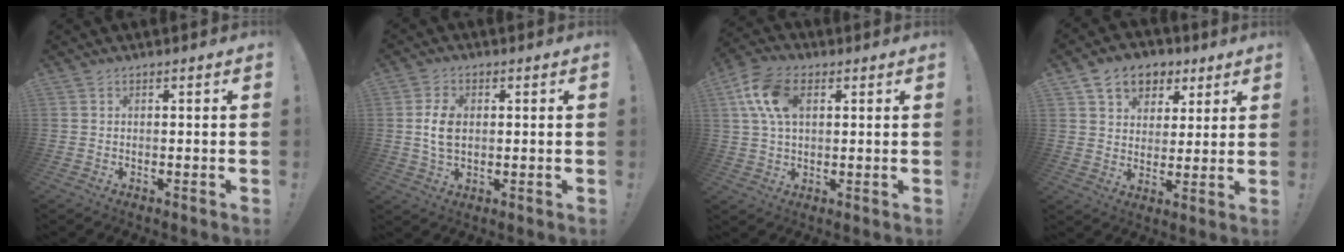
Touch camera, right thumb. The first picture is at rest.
{"total": 7.2, "force": [0.4, 4.6, 5.5], "torque": [-0.104, 0.000, 0.005]}
{"total": 12.5, "force": [3.7, 7.9, 9.0], "torque": [-0.167, 0.010, 0.073]}
{"total": 10.4, "force": [5.4, 8.0, 3.9], "torque": [-0.048, -0.028, 0.103]}